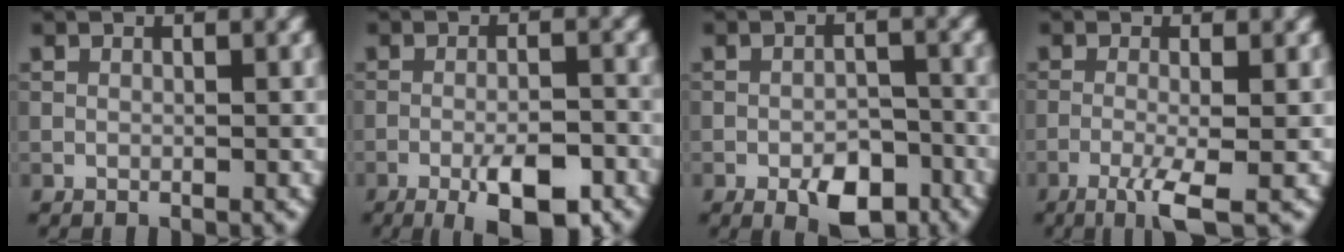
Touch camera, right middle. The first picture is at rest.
{"total": 6.0, "force": [-3.2, 1.5, 4.8], "torque": [-0.081, 0.002, -0.049]}
{"total": 4.9, "force": [-2.9, 2.3, 3.2], "torque": [-0.044, -0.001, -0.043]}
{"total": 3.7, "force": [-1.7, 0.6, 3.3], "torque": [-0.061, 0.001, -0.040]}